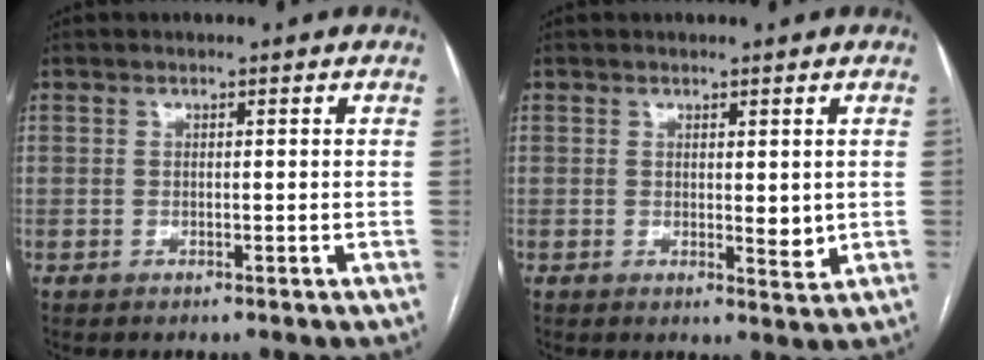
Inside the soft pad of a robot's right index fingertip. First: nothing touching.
{"total": 2.3, "force": [0.2, 0.9, 2.1], "torque": [-0.029, -0.008, 0.008]}